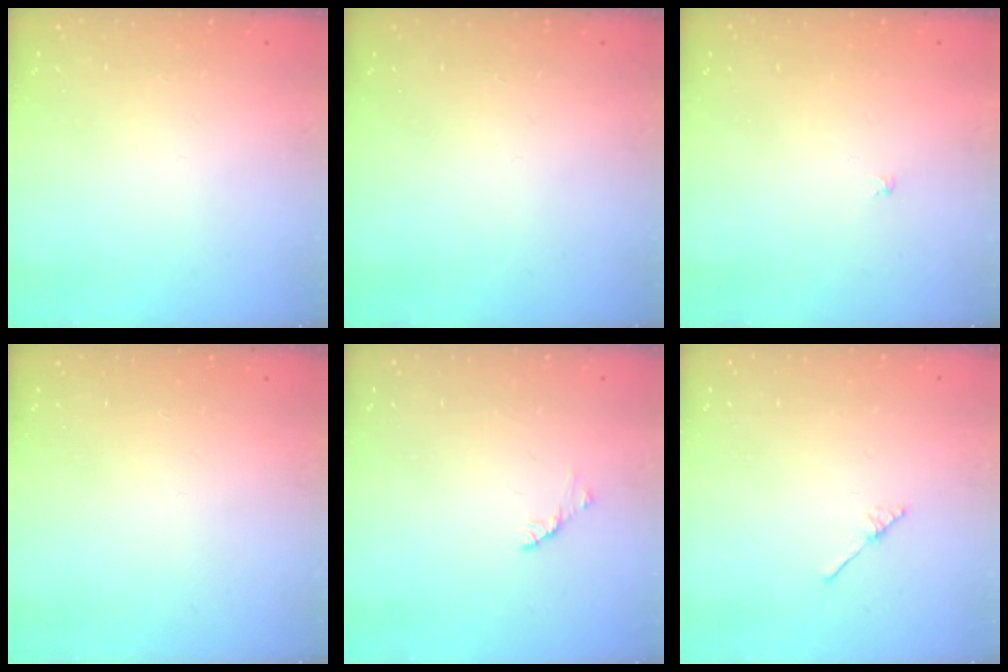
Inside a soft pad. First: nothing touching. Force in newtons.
{"total": 0.0}
{"total": 1.0, "press": 0.9, "slide": 0.3}
{"total": 0.0}
{"total": 1.7, "press": 1.6, "slide": 0.4}
{"total": 2.0, "press": 2.0, "slide": 0.2}